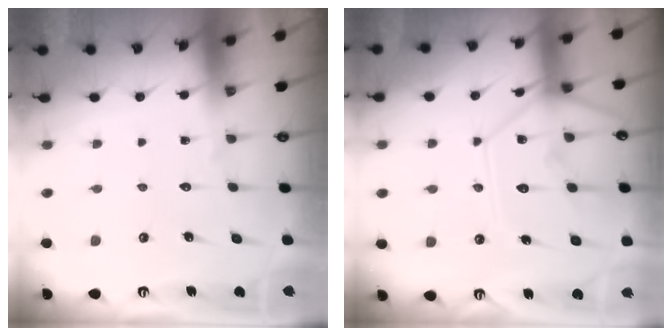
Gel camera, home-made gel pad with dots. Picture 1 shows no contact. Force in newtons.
{"total": 13.4, "press": 13.3, "slide": 1.5}